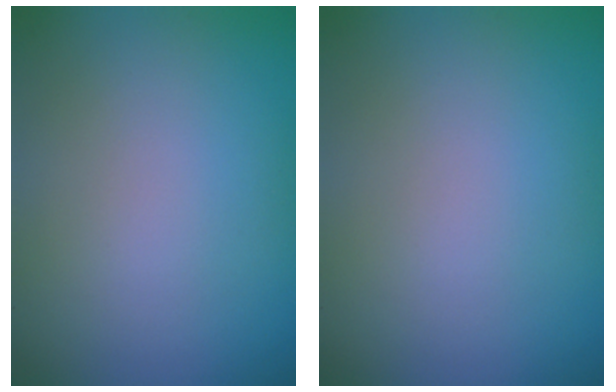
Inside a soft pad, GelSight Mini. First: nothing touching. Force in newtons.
{"total": 0.0}